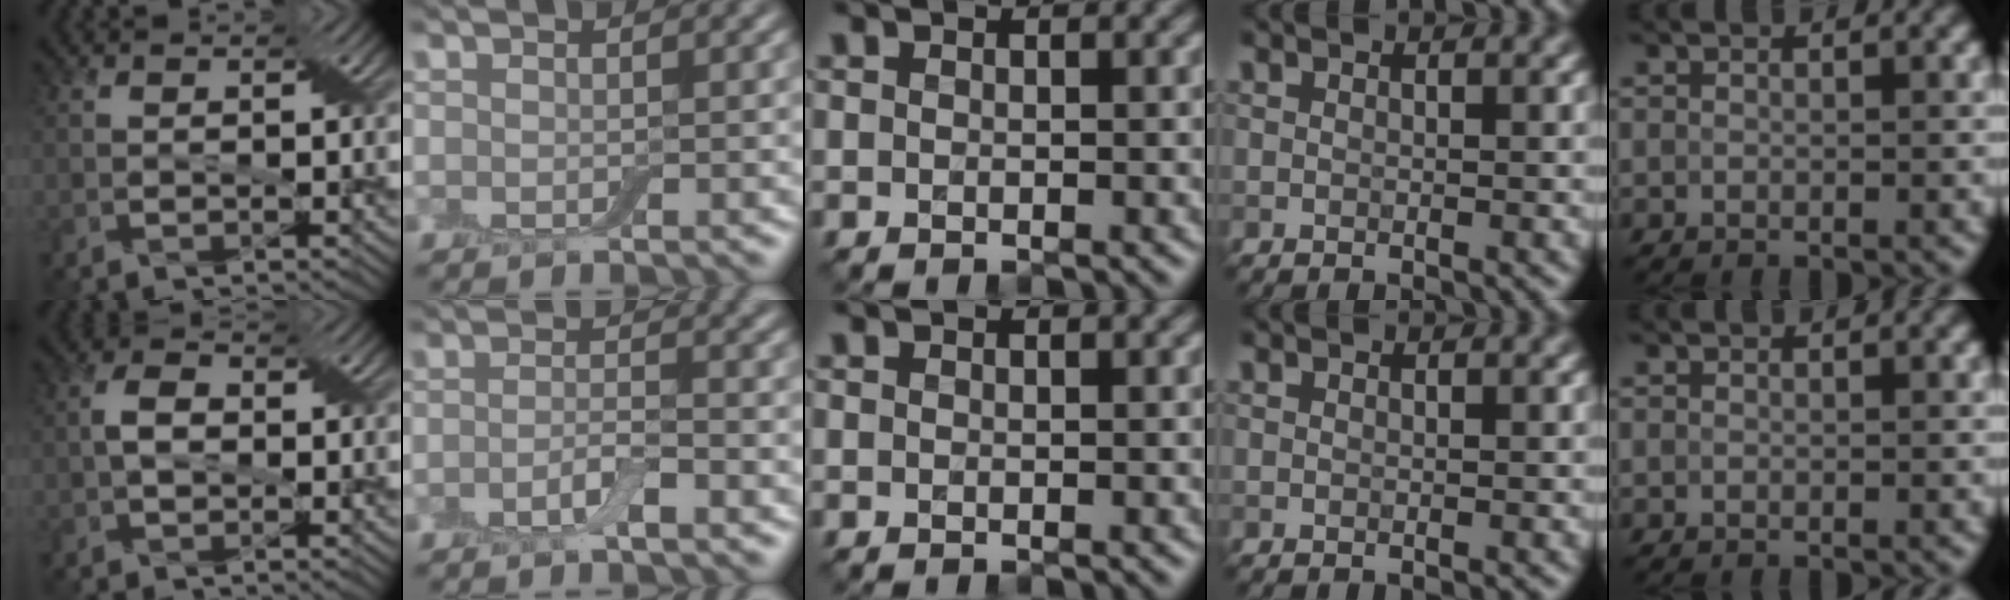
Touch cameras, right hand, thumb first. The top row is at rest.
{"thumb": {"total": 2.9, "force": [-0.3, 2.0, 2.1], "torque": [-0.047, 0.005, -0.009]}, "index": {"total": 2.1, "force": [-1.1, 0.4, 1.7], "torque": [-0.033, 0.003, -0.026]}}